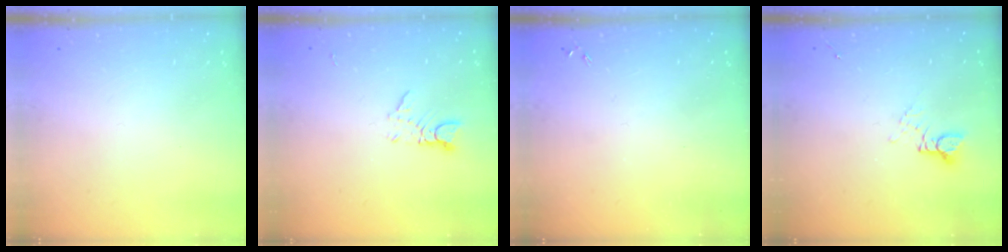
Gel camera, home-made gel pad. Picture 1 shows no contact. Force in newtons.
{"total": 3.0, "press": 3.0, "slide": 0.4}
{"total": 0.0}
{"total": 2.7, "press": 2.6, "slide": 0.2}